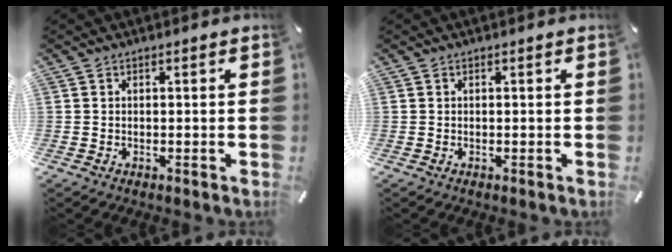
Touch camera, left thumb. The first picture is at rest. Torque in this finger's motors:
{"motor_torque": [-0.75, -0.18, -0.12, 0.12, -0.06]}